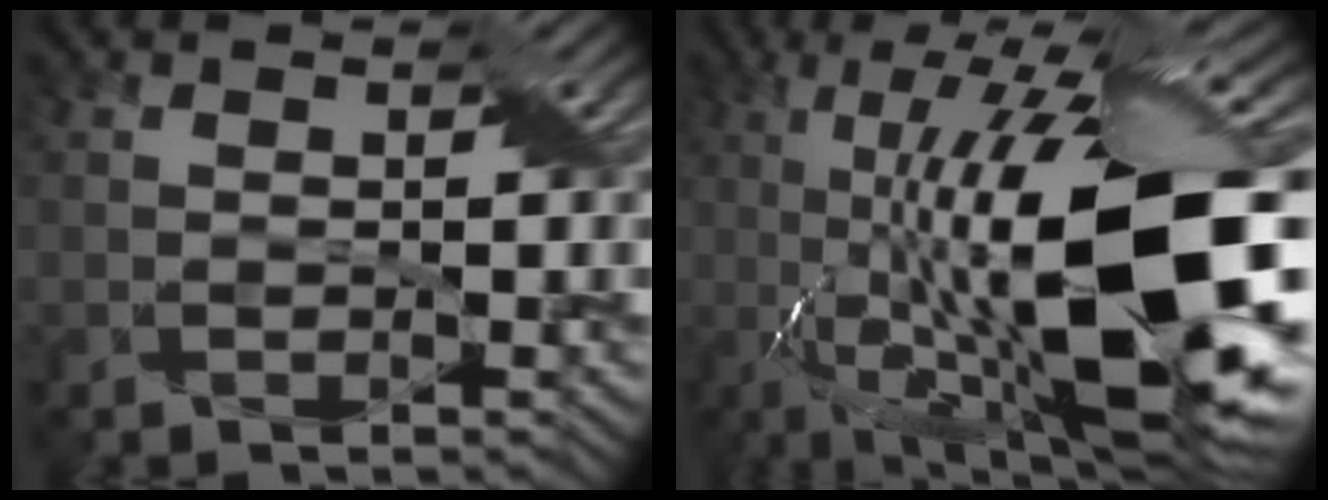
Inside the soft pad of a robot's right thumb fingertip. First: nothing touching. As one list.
[{"total": 19.8, "force": [-1.9, 6.9, 18.4], "torque": [-0.305, 0.013, -0.039]}]